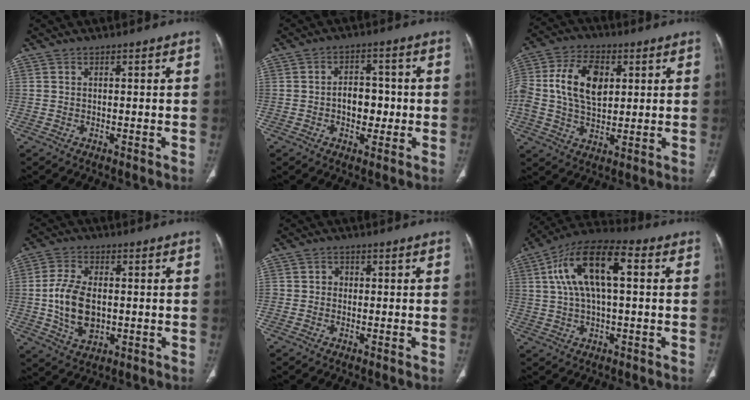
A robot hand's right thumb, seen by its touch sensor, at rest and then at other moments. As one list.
[{"total": 6.1, "force": [-0.8, 4.2, 4.3], "torque": [-0.035, 0.013, -0.015]}, {"total": 12.7, "force": [2.5, 8.0, 9.6], "torque": [-0.171, 0.009, 0.043]}, {"total": 10.5, "force": [-0.6, 6.5, 8.3], "torque": [-0.152, 0.000, -0.007]}, {"total": 1.5, "force": [-0.2, 1.4, 0.6], "torque": [0.004, 0.007, -0.007]}, {"total": 15.2, "force": [3.2, 6.4, 13.4], "torque": [-0.244, 0.033, 0.049]}]